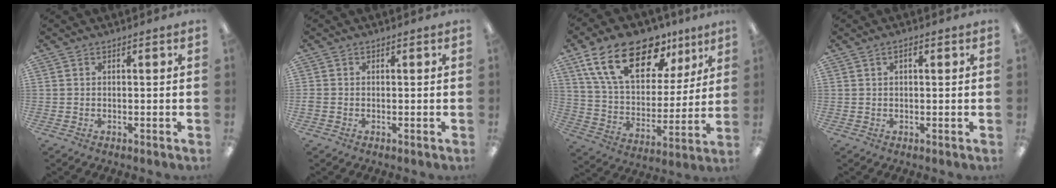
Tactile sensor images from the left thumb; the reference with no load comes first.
{"total": 0.7, "force": [-0.4, 0.6, -0.1], "torque": [0.004, 0.001, -0.008]}
{"total": 21.0, "force": [13.0, 11.1, 12.2], "torque": [-0.216, -0.058, 0.231]}
{"total": 1.6, "force": [0.6, 0.8, 1.3], "torque": [-0.018, 0.002, 0.008]}